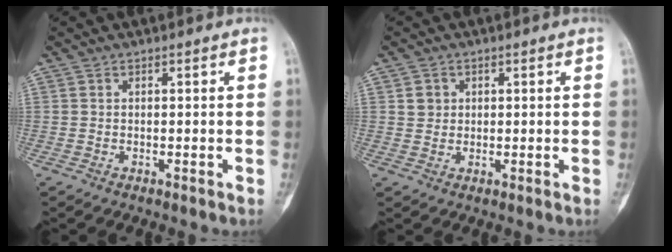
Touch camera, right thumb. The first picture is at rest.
{"total": 2.4, "force": [0.7, 2.2, 0.6], "torque": [0.001, -0.002, 0.012]}